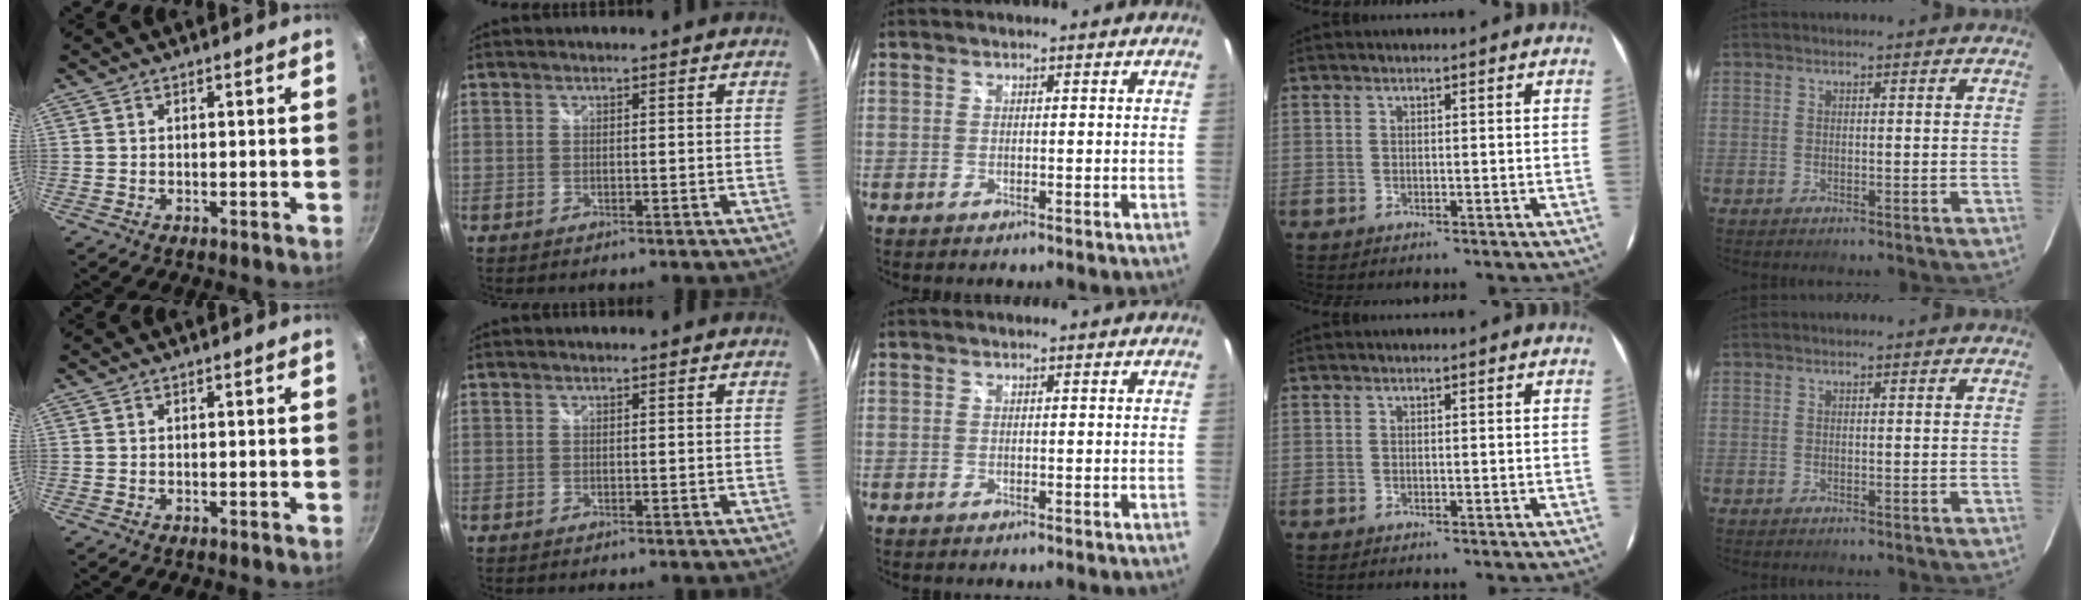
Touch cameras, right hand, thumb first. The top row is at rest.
{}